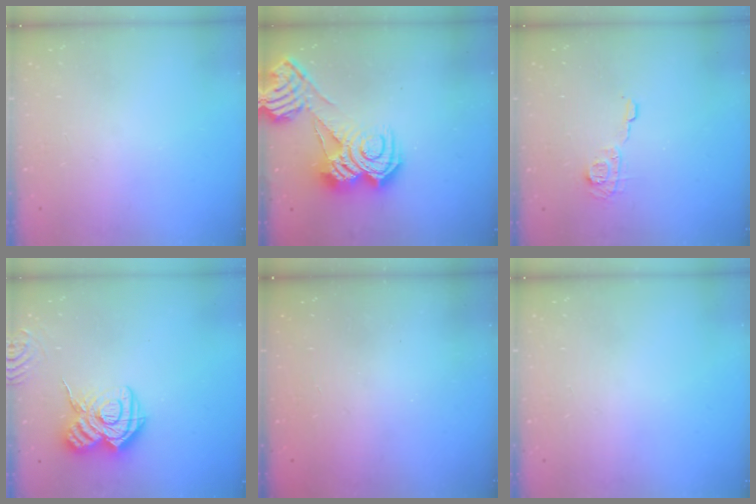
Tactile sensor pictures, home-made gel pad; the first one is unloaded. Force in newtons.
{"total": 12.3, "press": 12.2, "slide": 1.2}
{"total": 6.8, "press": 6.8, "slide": 0.2}
{"total": 14.5, "press": 14.4, "slide": 1.4}
{"total": 2.4, "press": 2.3, "slide": 0.8}
{"total": 0.0}